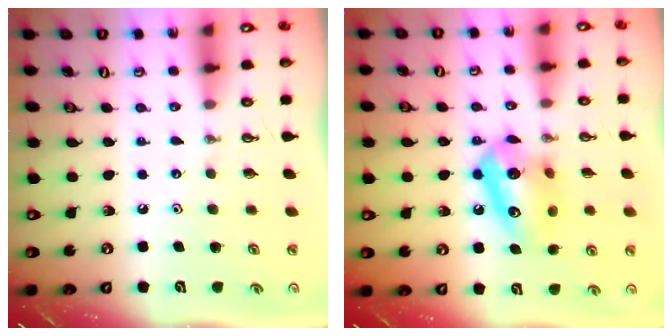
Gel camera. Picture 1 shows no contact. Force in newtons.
{"total": 12.7, "press": 12.6, "slide": 1.6}